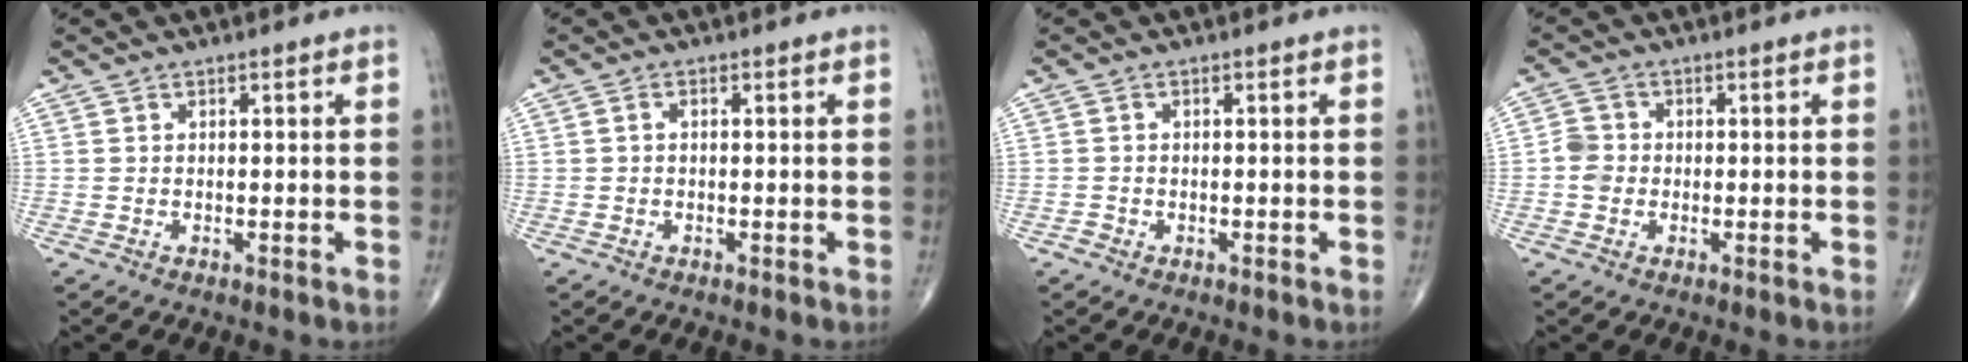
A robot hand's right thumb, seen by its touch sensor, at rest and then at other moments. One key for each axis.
{"total": 0.8, "fx": 0.0, "fy": 0.5, "fz": 0.6, "tx": -0.009, "ty": 0.001, "tz": -0.004}
{"total": 0.8, "fx": -0.5, "fy": 0.7, "fz": 0.1, "tx": 0.001, "ty": 0.003, "tz": -0.014}
{"total": 3.2, "fx": -0.6, "fy": 2.9, "fz": 1.4, "tx": -0.015, "ty": 0.007, "tz": -0.016}